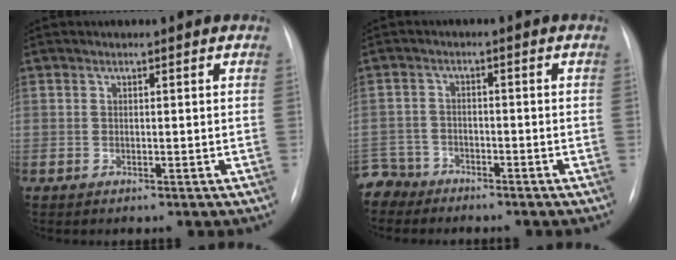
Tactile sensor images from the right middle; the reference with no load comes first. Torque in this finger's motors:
{"motor_torque": [0.33, -0.34, 0.08, 0.00]}